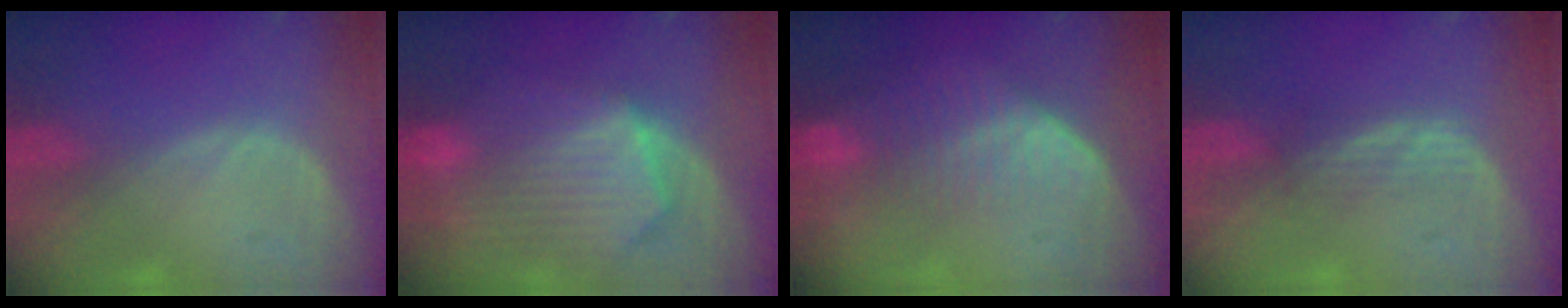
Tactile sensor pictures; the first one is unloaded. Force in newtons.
{"total": 10.5, "press": 9.2, "slide": 5.1}
{"total": 7.4, "press": 6.3, "slide": 3.9}
{"total": 2.4, "press": 2.3, "slide": 0.6}